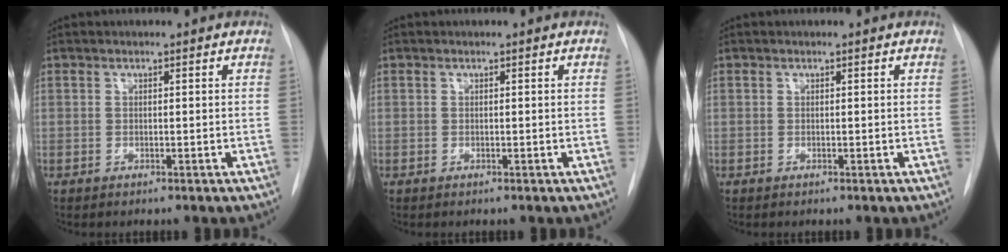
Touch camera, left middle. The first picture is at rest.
{"total": 0.0}
{"total": 0.0}